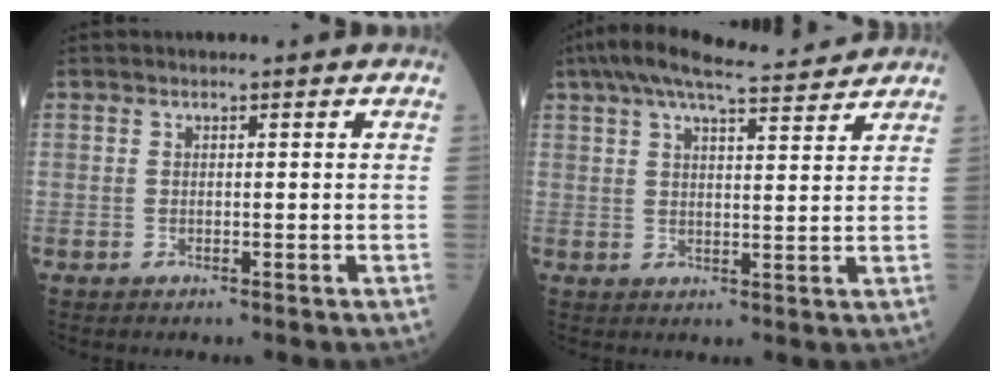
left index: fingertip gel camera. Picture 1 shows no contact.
{"total": 12.3, "force": [10.9, 1.0, 5.5], "torque": [-0.099, 0.025, 0.160]}